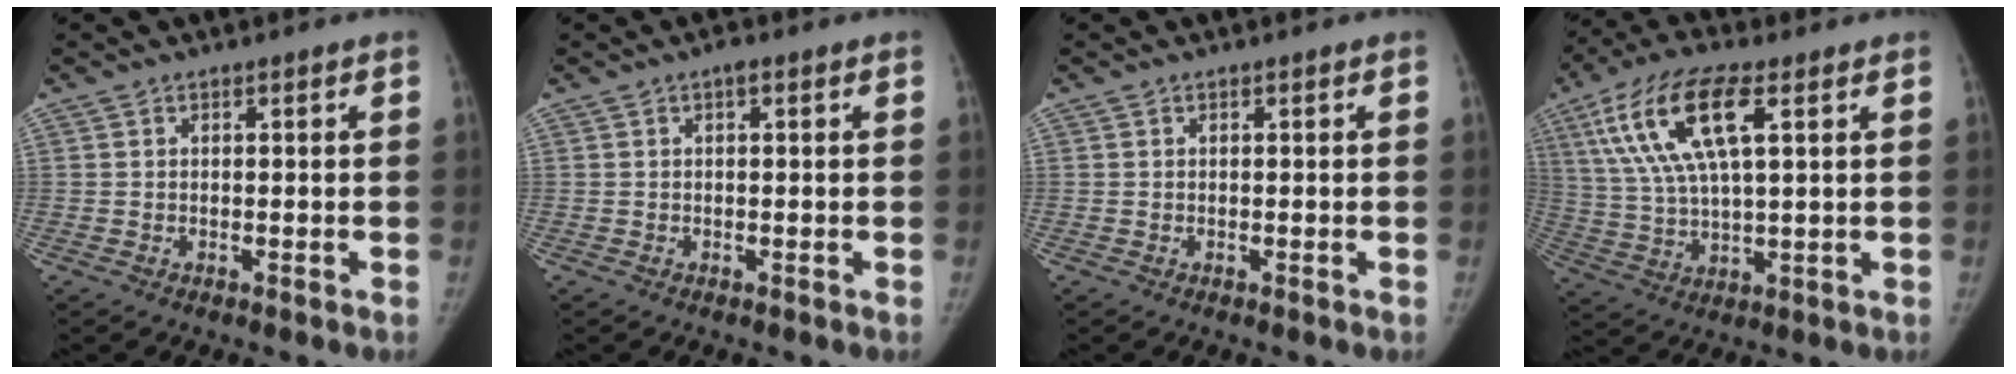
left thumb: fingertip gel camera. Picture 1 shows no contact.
{"total": 1.1, "force": [0.5, 0.4, 0.9], "torque": [-0.010, 0.003, 0.002]}
{"total": 0.0}
{"total": 16.3, "force": [6.2, 5.9, 13.8], "torque": [-0.281, 0.002, 0.116]}